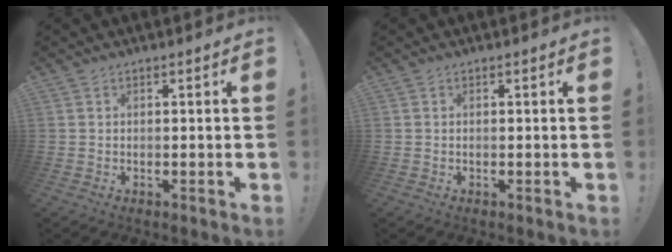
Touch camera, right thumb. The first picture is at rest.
{"total": 0.0}